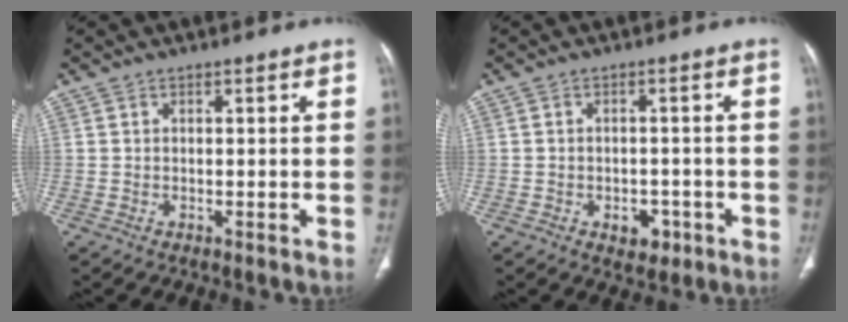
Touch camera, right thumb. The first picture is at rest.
{"total": 4.2, "force": [-1.8, 2.9, 2.4], "torque": [-0.016, 0.009, -0.018]}